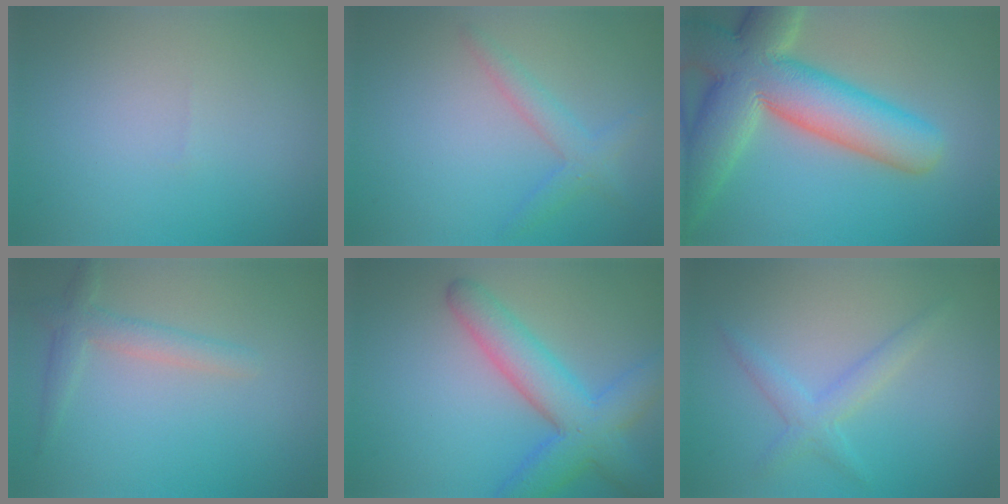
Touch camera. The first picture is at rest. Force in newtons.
{"total": 2.2, "press": 2.2, "slide": 0.0}
{"total": 12.1, "press": 12.0, "slide": 1.2}
{"total": 2.3, "press": 2.3, "slide": 0.2}
{"total": 6.5, "press": 6.5, "slide": 0.1}
{"total": 2.2, "press": 2.2, "slide": 0.2}